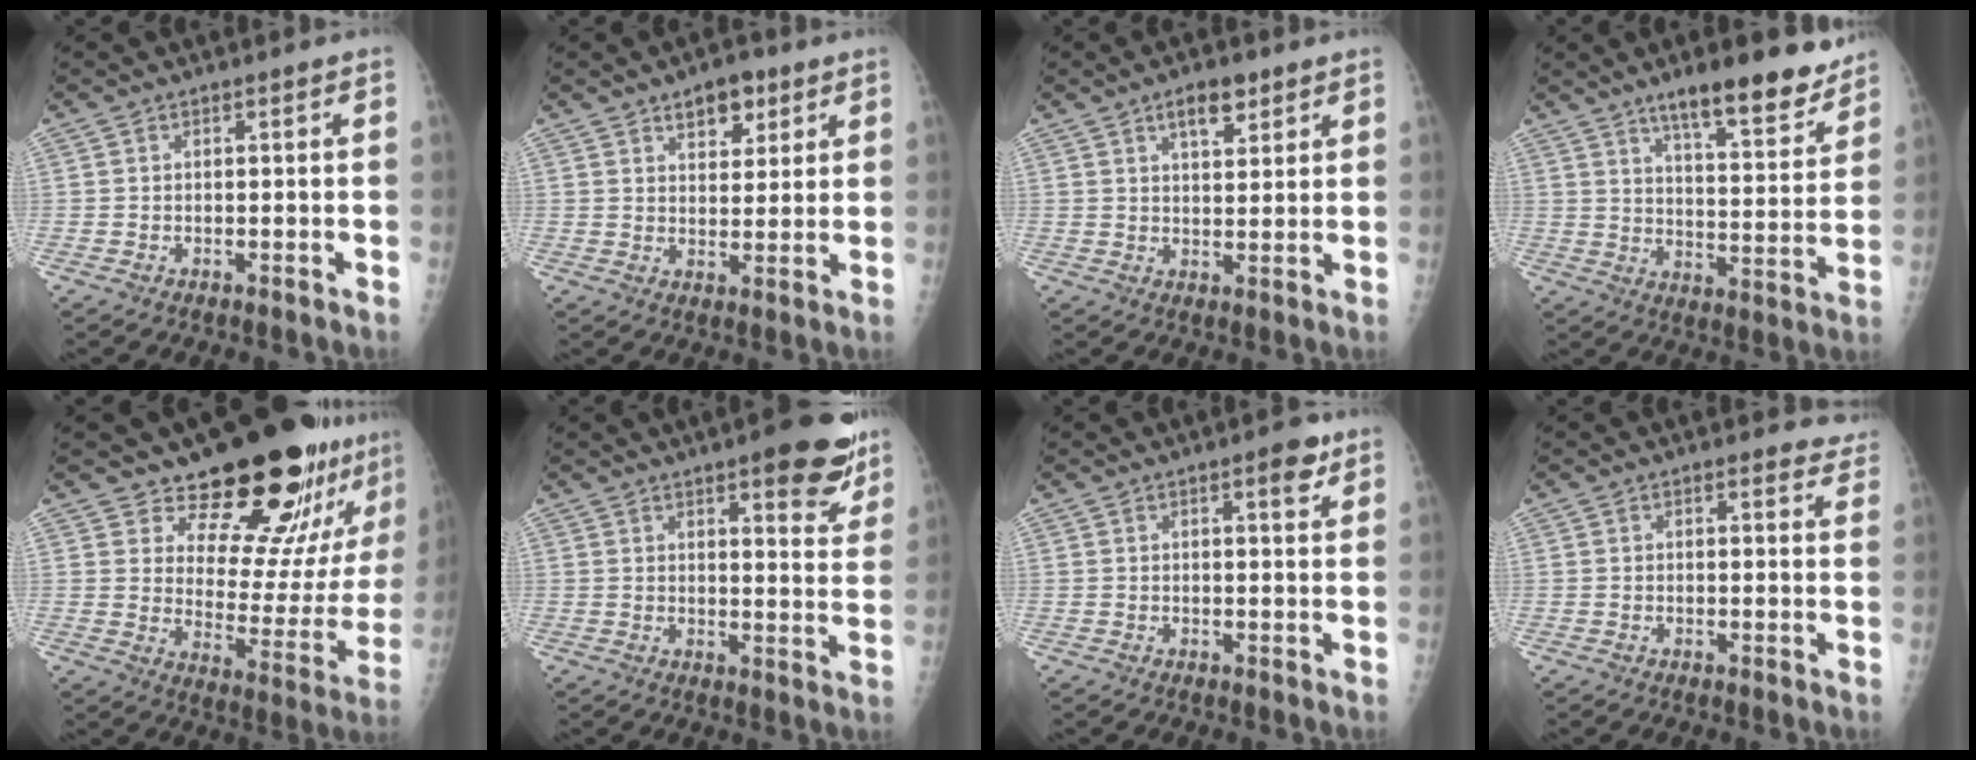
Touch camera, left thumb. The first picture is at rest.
{"total": 6.5, "force": [3.8, 3.7, 3.8], "torque": [-0.022, -0.017, 0.057]}
{"total": 5.7, "force": [3.4, 2.6, 3.7], "torque": [-0.034, -0.018, 0.054]}
{"total": 14.8, "force": [11.0, 4.0, 9.1], "torque": [-0.094, -0.070, 0.167]}
{"total": 21.4, "force": [17.1, 7.4, 10.4], "torque": [-0.085, -0.132, 0.231]}
{"total": 12.2, "force": [7.6, 4.0, 8.6], "torque": [-0.066, -0.038, 0.095]}
{"total": 3.5, "force": [2.0, 1.1, 2.6], "torque": [-0.027, -0.008, 0.023]}
{"total": 4.6, "force": [4.2, 1.7, 1.2], "torque": [0.018, -0.018, 0.031]}